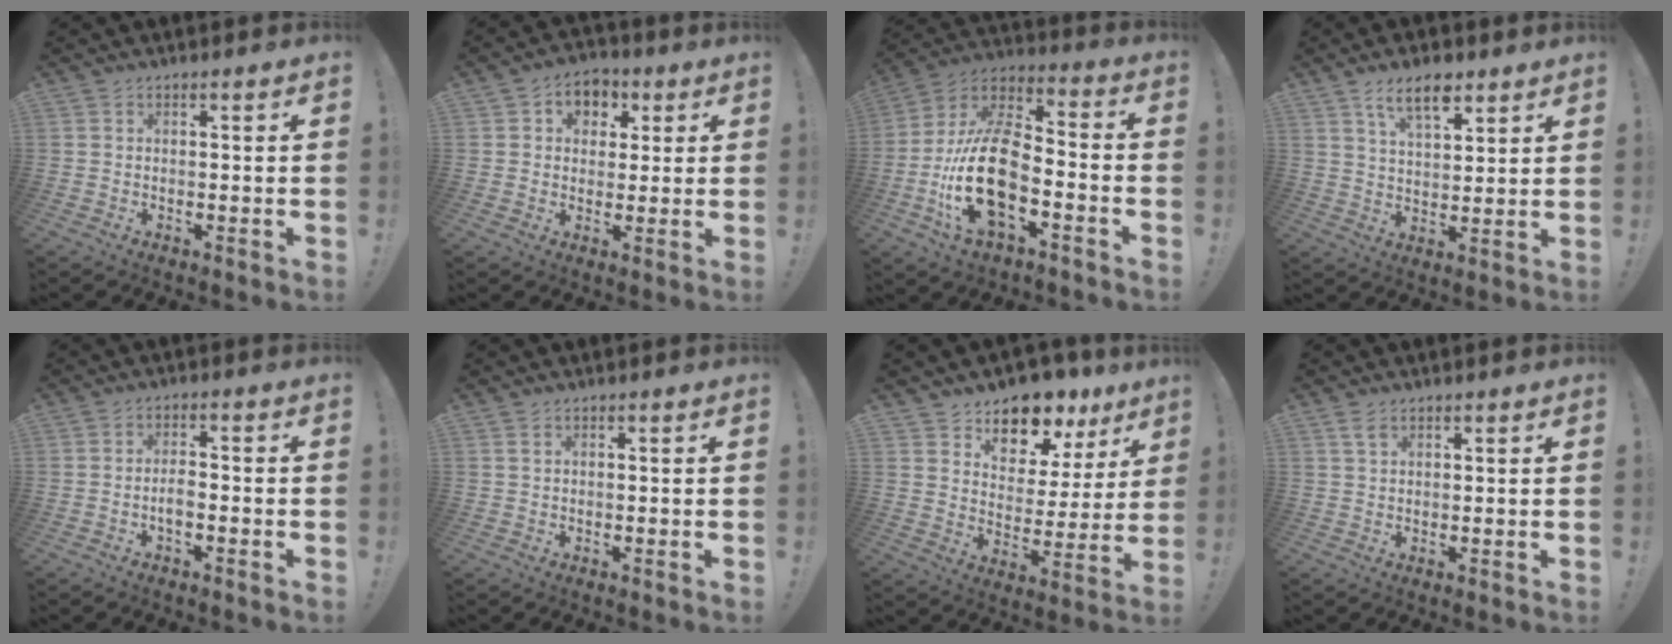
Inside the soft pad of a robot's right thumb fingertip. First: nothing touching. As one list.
[{"total": 7.0, "force": [1.6, 6.1, 2.9], "torque": [-0.031, -0.001, 0.033]}, {"total": 20.9, "force": [-6.3, 11.2, 16.5], "torque": [-0.334, 0.030, -0.101]}, {"total": 8.9, "force": [5.8, 3.8, 5.6], "torque": [-0.091, -0.020, 0.103]}, {"total": 3.4, "force": [-1.2, 1.4, 2.8], "torque": [-0.053, 0.003, -0.022]}, {"total": 0.9, "force": [0.6, 0.2, 0.6], "torque": [-0.012, -0.001, 0.010]}, {"total": 11.2, "force": [9.1, 5.7, 3.1], "torque": [-0.043, -0.079, 0.164]}, {"total": 2.8, "force": [1.7, 1.3, 1.7], "torque": [-0.023, -0.006, 0.029]}]